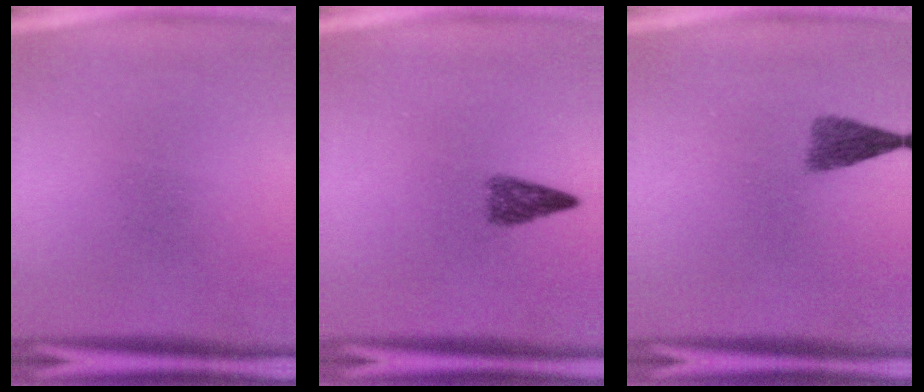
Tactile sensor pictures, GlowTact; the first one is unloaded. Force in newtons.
{"total": 2.5}
{"total": 2.9}